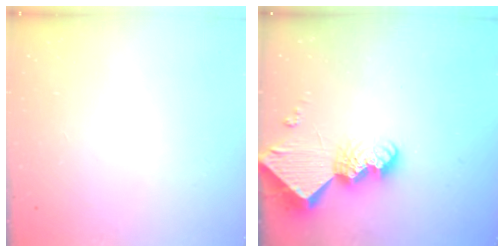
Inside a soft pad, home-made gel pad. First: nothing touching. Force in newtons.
{"total": 13.0, "press": 13.0, "slide": 1.3}